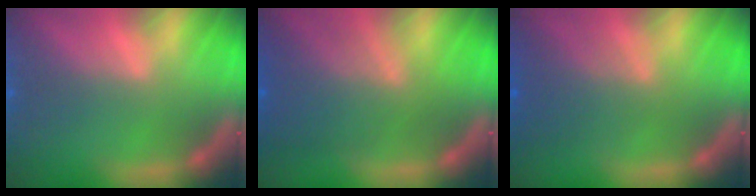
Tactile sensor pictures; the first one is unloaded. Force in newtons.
{"total": 7.0}
{"total": 4.6}